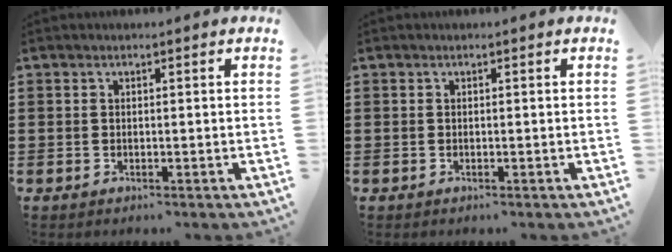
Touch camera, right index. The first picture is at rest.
{"total": 0.0}